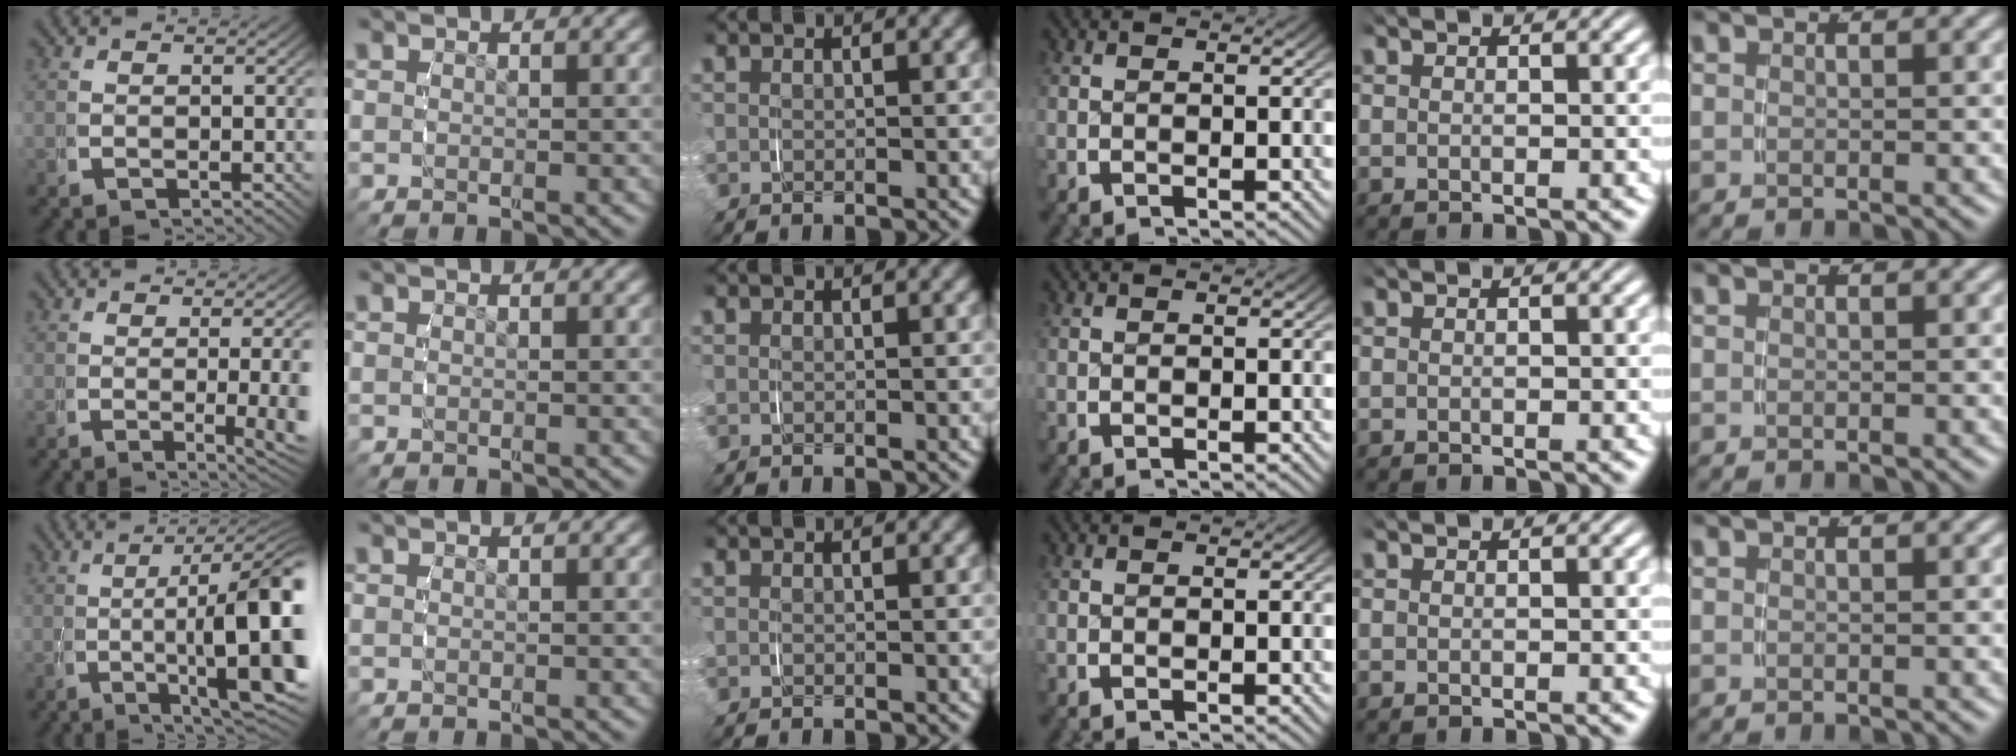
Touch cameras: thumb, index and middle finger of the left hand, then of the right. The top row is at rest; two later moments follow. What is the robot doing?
{"motion": "grasp_and_lifting", "object": "pencil case"}